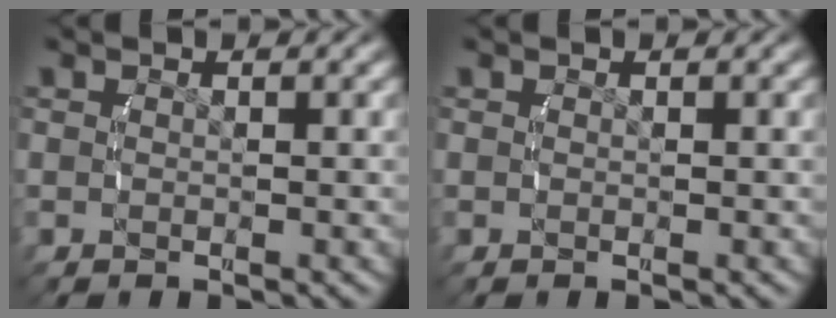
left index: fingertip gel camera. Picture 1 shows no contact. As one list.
[{"total": 0.0}]